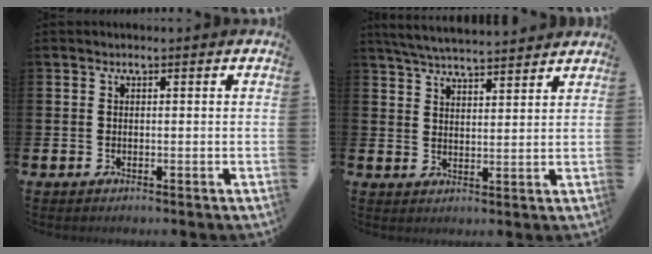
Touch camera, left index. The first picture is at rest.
{"total": 5.3, "force": [5.3, 0.2, 0.8], "torque": [-0.034, -0.025, 0.096]}